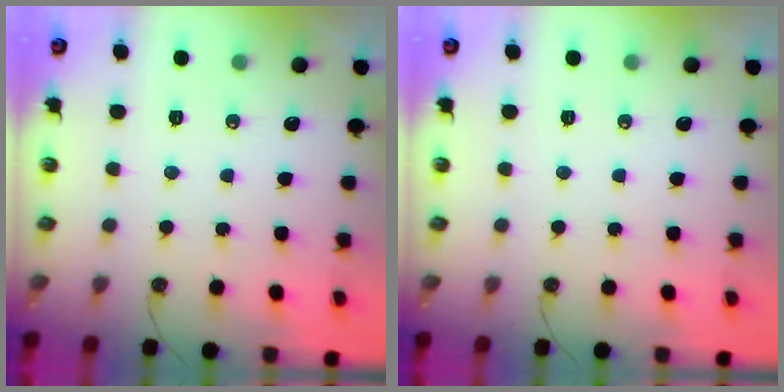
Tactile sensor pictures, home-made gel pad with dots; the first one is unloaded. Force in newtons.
{"total": 0.0}